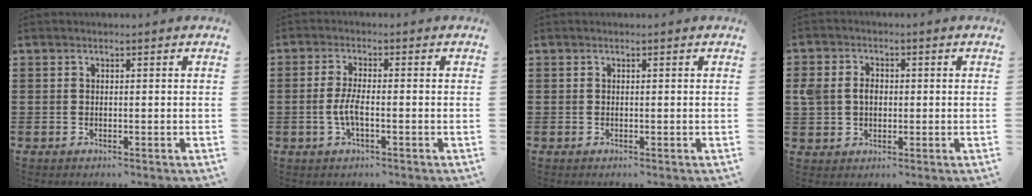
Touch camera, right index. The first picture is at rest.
{"total": 3.8, "force": [-1.1, 0.8, 3.6], "torque": [-0.085, -0.007, -0.026]}
{"total": 0.0}
{"total": 4.0, "force": [0.1, 3.3, 2.3], "torque": [-0.067, 0.009, -0.005]}